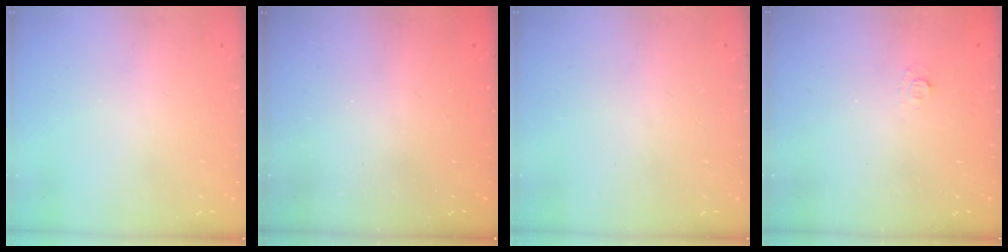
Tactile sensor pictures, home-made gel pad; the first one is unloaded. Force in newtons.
{"total": 2.5, "press": 2.4, "slide": 0.8}
{"total": 0.0}
{"total": 2.7, "press": 2.5, "slide": 0.9}